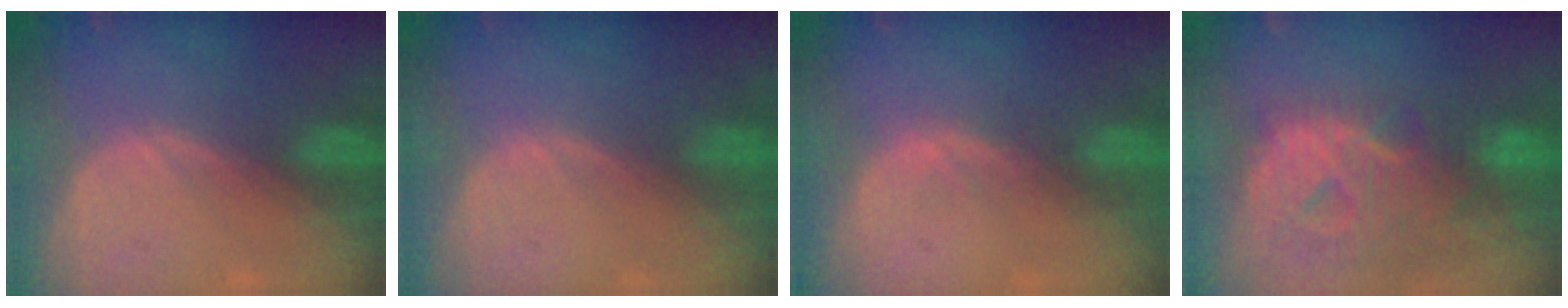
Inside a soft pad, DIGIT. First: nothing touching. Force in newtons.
{"total": 0.0}
{"total": 1.1, "press": 1.1, "slide": 0.3}
{"total": 12.9, "press": 11.0, "slide": 6.8}